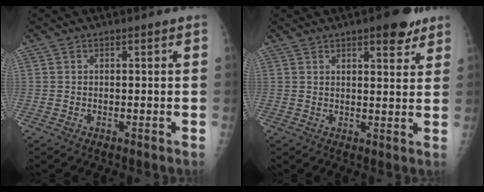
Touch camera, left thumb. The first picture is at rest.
{"total": 7.1, "force": [4.3, 2.5, 5.0], "torque": [-0.046, -0.018, 0.052]}